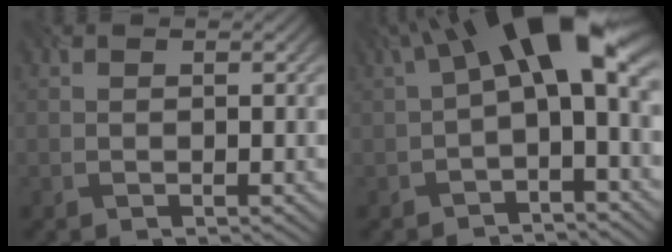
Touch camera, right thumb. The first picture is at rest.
{"total": 12.1, "force": [2.1, 4.8, 10.9], "torque": [-0.170, 0.015, 0.029]}